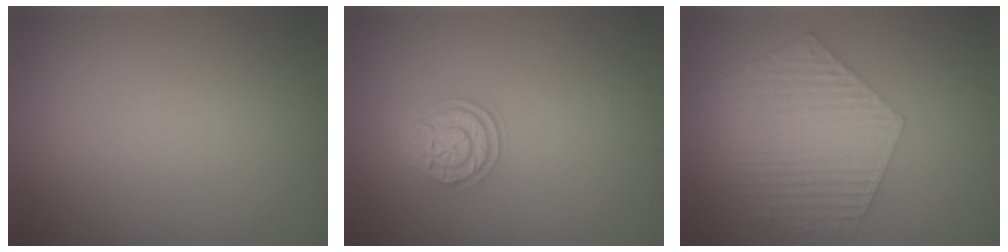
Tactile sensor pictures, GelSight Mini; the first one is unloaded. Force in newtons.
{"total": 2.1, "press": 2.1, "slide": 0.3}
{"total": 5.8, "press": 4.4, "slide": 3.8}